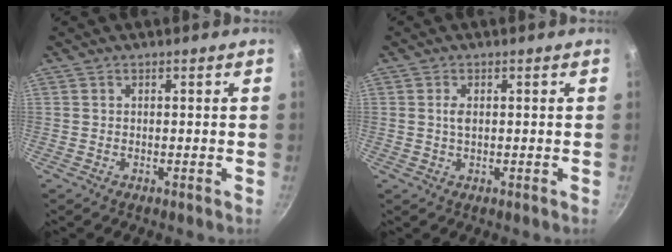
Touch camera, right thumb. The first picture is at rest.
{"total": 1.8, "force": [0.3, 0.9, 1.5], "torque": [-0.028, 0.001, 0.005]}